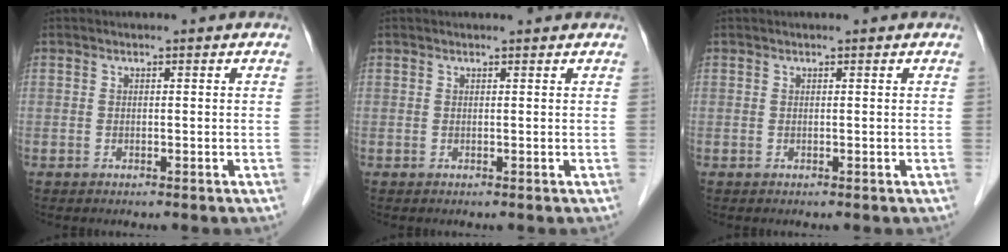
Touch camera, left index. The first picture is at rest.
{"total": 1.1, "force": [1.1, 0.2, 0.1], "torque": [-0.010, 0.011, 0.015]}
{"total": 0.0}